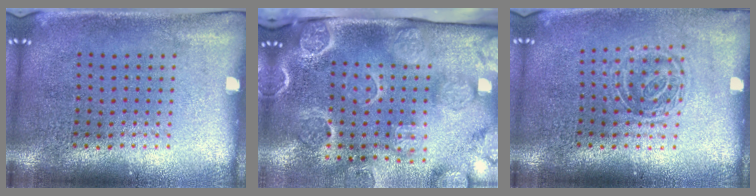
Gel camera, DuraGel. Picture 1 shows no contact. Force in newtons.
{"total": 4.5, "press": 3.4, "slide": 2.9}
{"total": 1.2, "press": 1.0, "slide": 0.7}